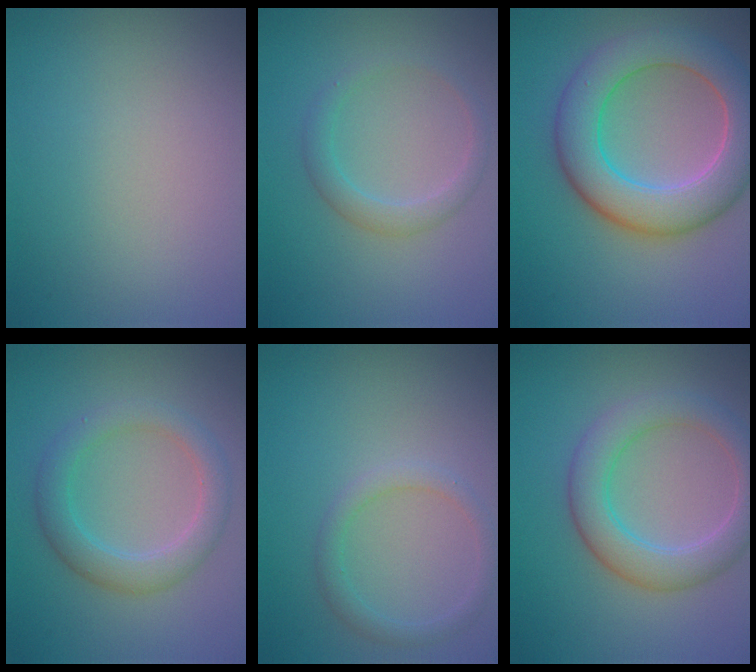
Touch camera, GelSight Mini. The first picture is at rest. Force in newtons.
{"total": 2.0, "press": 2.0, "slide": 0.1}
{"total": 8.1, "press": 8.1, "slide": 0.6}
{"total": 3.6, "press": 3.5, "slide": 0.2}
{"total": 1.8, "press": 1.8, "slide": 0.1}
{"total": 5.0, "press": 4.9, "slide": 0.4}